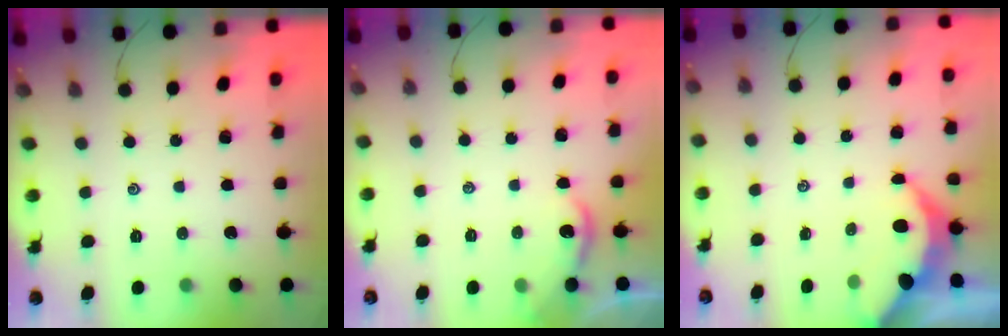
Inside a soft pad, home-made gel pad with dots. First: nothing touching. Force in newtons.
{"total": 2.3, "press": 2.3, "slide": 0.2}
{"total": 3.6, "press": 3.6, "slide": 0.4}